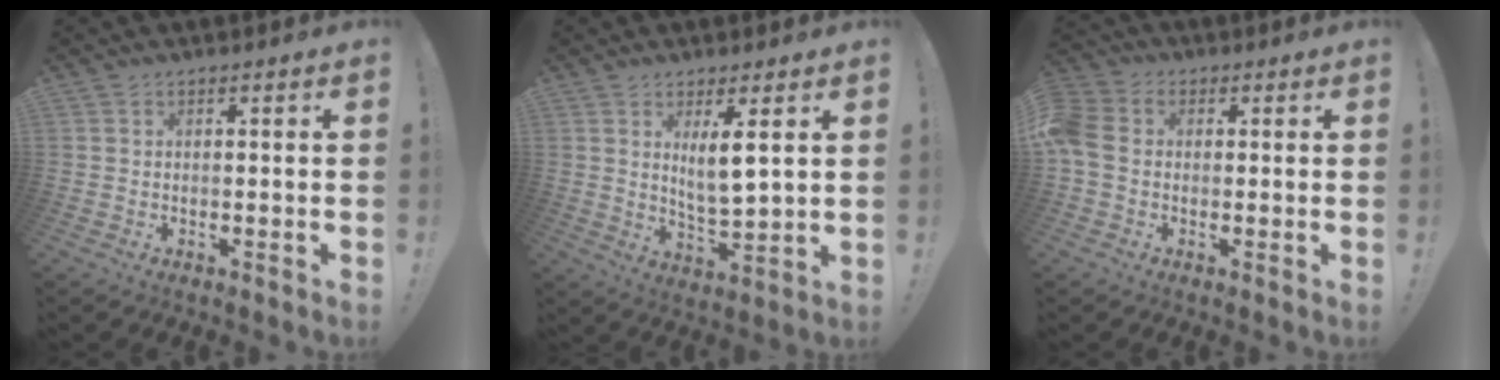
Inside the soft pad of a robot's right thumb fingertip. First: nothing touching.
{"total": 7.9, "force": [3.8, 1.8, 6.6], "torque": [-0.110, -0.021, 0.066]}
{"total": 7.6, "force": [-0.3, 5.8, 4.9], "torque": [-0.122, 0.008, -0.002]}